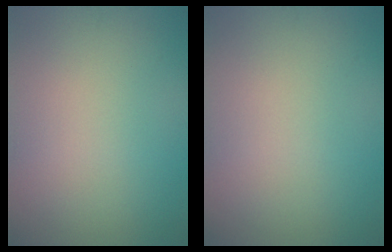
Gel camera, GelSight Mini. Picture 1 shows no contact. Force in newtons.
{"total": 0.0}